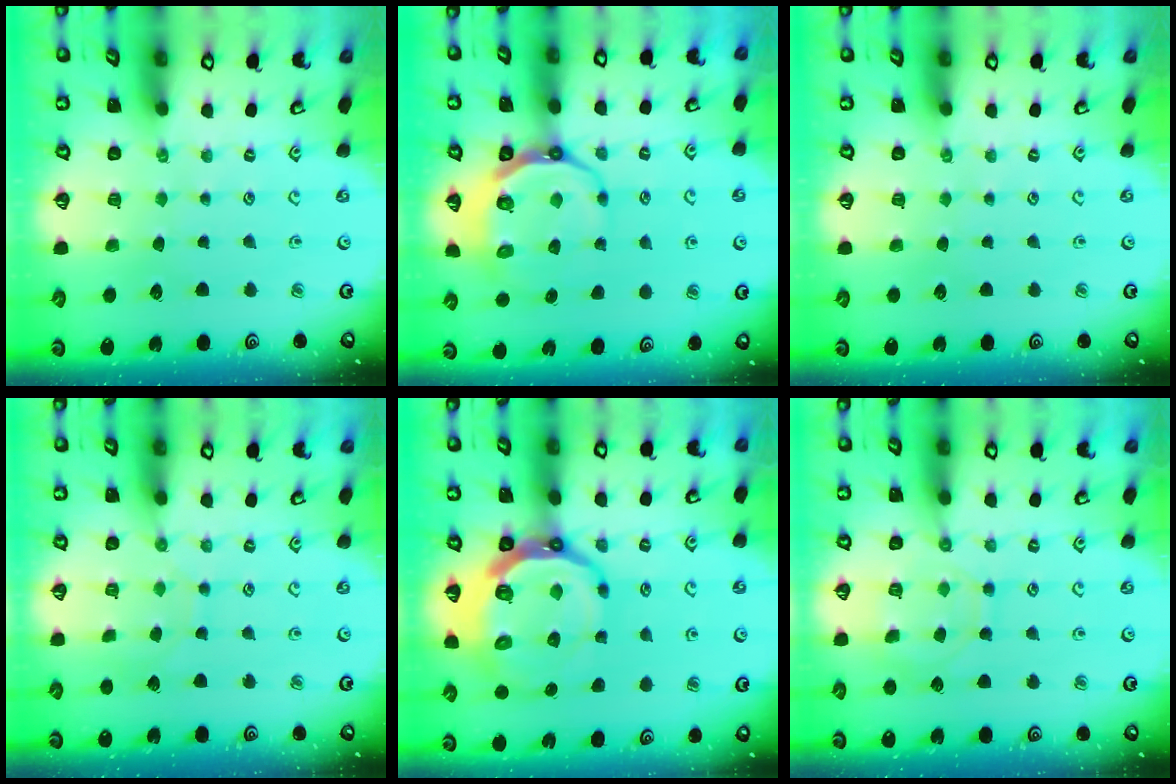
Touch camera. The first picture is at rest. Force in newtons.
{"total": 9.5, "press": 8.8, "slide": 3.6}
{"total": 0.0}
{"total": 5.7, "press": 5.7, "slide": 0.2}
{"total": 18.2, "press": 17.8, "slide": 3.8}
{"total": 9.7, "press": 9.7, "slide": 0.7}